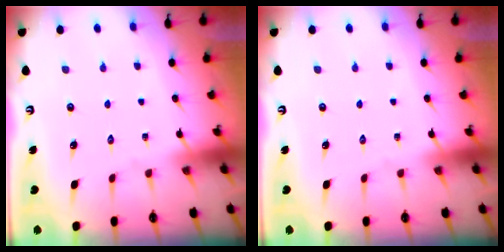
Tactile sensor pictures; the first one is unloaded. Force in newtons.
{"total": 0.0}